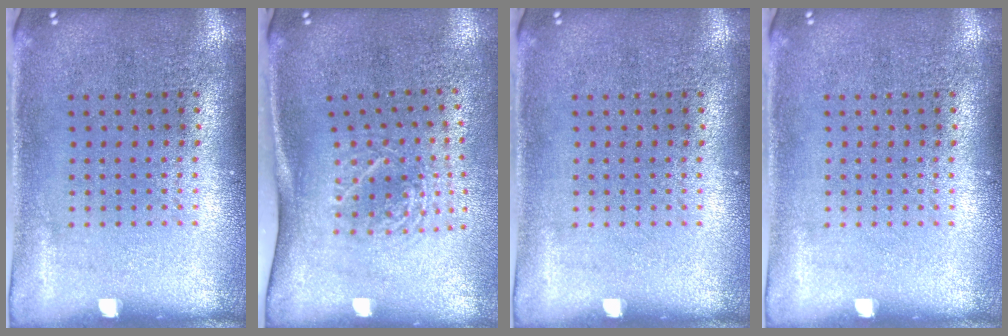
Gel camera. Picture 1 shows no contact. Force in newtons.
{"total": 1.9, "press": 1.3, "slide": 1.4}
{"total": 0.0}
{"total": 0.0}